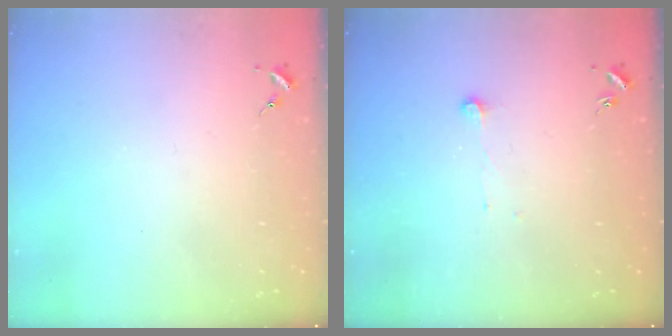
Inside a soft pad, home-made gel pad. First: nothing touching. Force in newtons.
{"total": 3.7, "press": 3.7, "slide": 0.4}